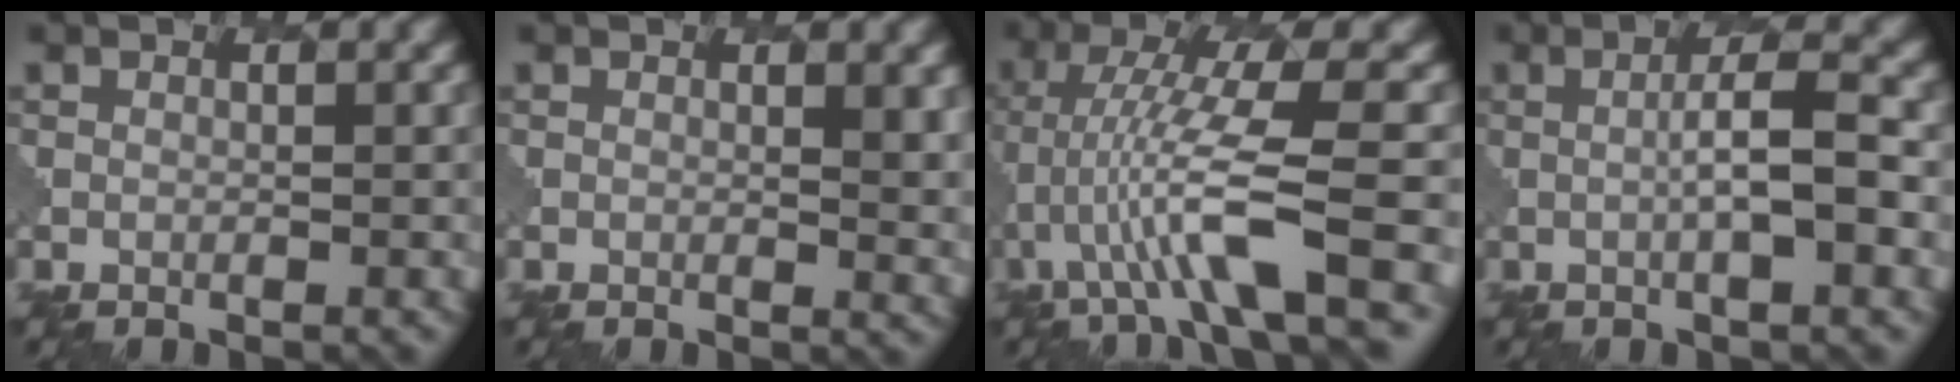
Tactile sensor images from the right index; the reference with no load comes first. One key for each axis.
{"total": 2.7, "fx": 0.8, "fy": 0.7, "fz": 2.5, "tx": -0.030, "ty": -0.001, "tz": 0.012}
{"total": 7.2, "fx": -2.3, "fy": 0.8, "fz": 6.8, "tx": -0.137, "ty": 0.007, "tz": -0.039}
{"total": 4.0, "fx": 0.2, "fy": 0.6, "fz": 4.0, "tx": -0.068, "ty": 0.006, "tz": 0.000}